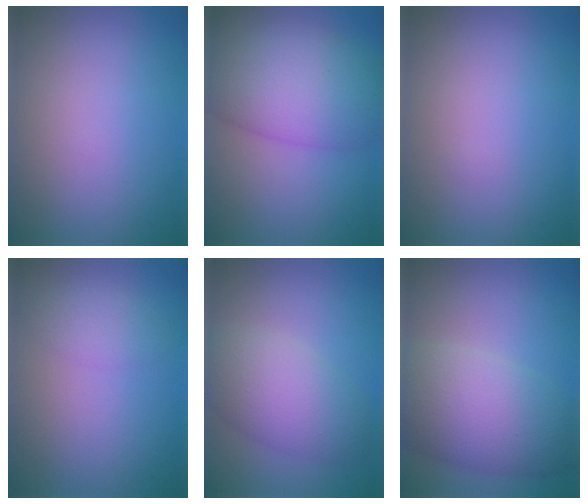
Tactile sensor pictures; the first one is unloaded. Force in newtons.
{"total": 9.1, "press": 9.1, "slide": 0.3}
{"total": 0.0}
{"total": 1.8, "press": 1.8, "slide": 0.0}
{"total": 5.5, "press": 5.5, "slide": 0.1}
{"total": 8.1, "press": 8.1, "slide": 0.3}